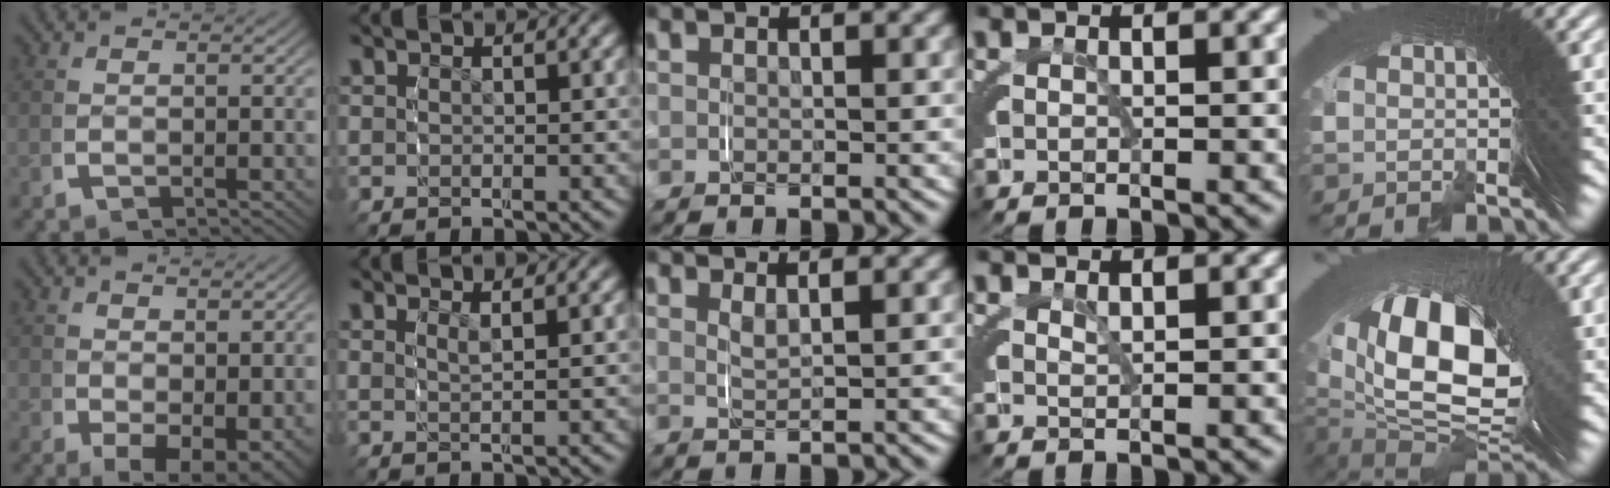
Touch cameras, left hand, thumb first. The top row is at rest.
{"thumb": {"total": 5.0, "force": [-0.8, 3.4, 3.5], "torque": [-0.069, -0.049, 0.015]}, "index": {"total": 1.4, "force": [1.1, -0.1, 0.7], "torque": [-0.018, -0.006, 0.021]}, "middle": {"total": 1.1, "force": [0.8, -0.4, 0.7], "torque": [-0.014, -0.007, 0.013]}, "ring": {"total": 0.9, "force": [0.8, -0.3, 0.1], "torque": [-0.003, -0.004, 0.020]}, "little": {"total": 11.7, "force": [-0.6, 7.1, 9.3], "torque": [-0.180, -0.055, 0.024]}}